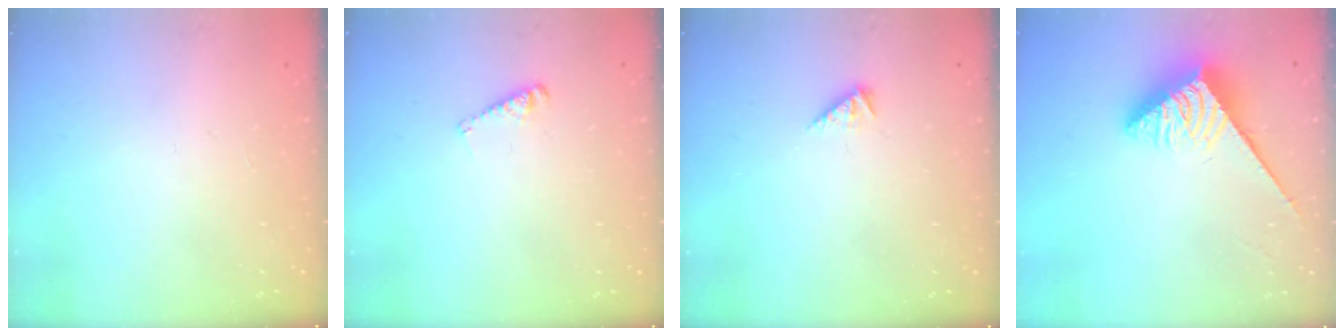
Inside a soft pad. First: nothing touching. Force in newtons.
{"total": 3.9, "press": 3.9, "slide": 0.5}
{"total": 2.8, "press": 2.7, "slide": 0.4}
{"total": 3.9, "press": 3.9, "slide": 0.6}